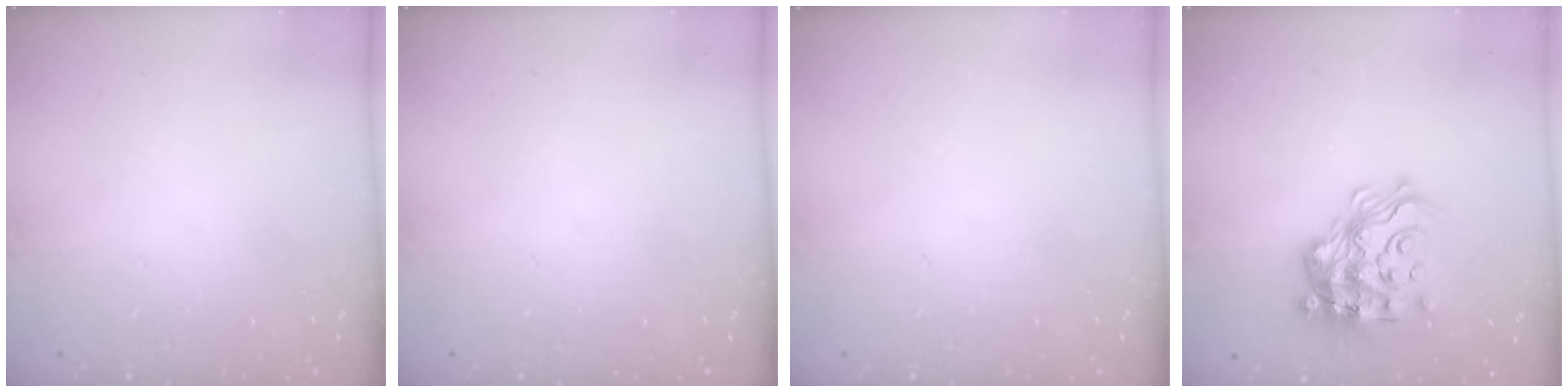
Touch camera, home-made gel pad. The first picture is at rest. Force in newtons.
{"total": 0.0}
{"total": 0.0}
{"total": 19.6, "press": 19.5, "slide": 1.4}